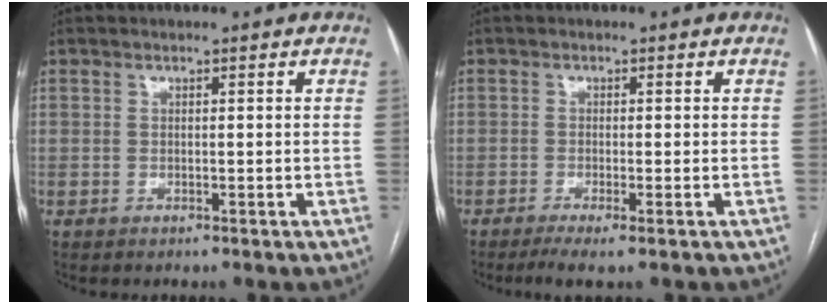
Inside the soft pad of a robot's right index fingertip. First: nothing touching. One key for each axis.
{"total": 3.4, "fx": -2.2, "fy": 0.0, "fz": 2.6, "tx": -0.042, "ty": -0.010, "tz": -0.039}